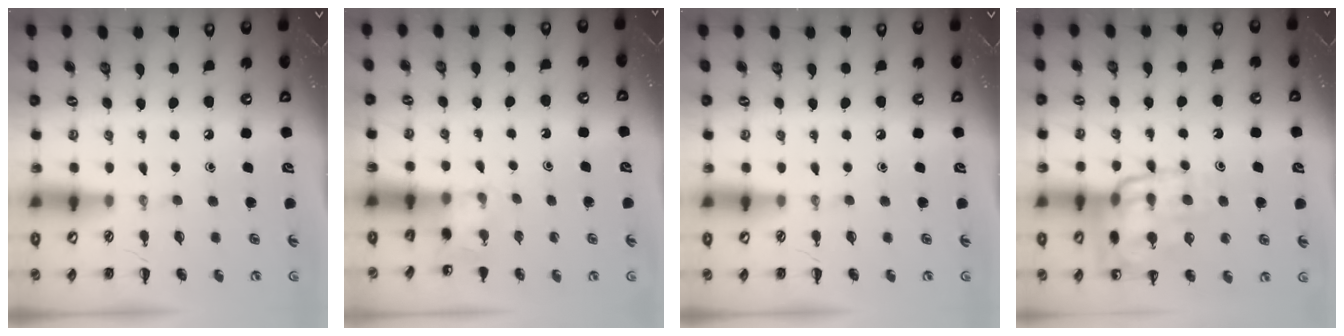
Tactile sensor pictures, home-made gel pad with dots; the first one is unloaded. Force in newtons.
{"total": 2.0, "press": 1.9, "slide": 0.6}
{"total": 0.0}
{"total": 16.1, "press": 16.0, "slide": 1.9}